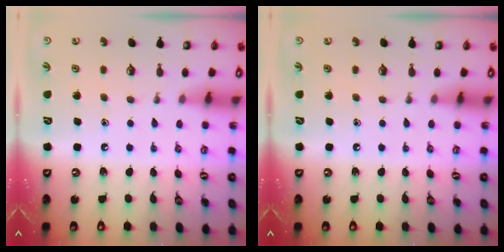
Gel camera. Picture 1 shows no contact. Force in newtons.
{"total": 0.0}